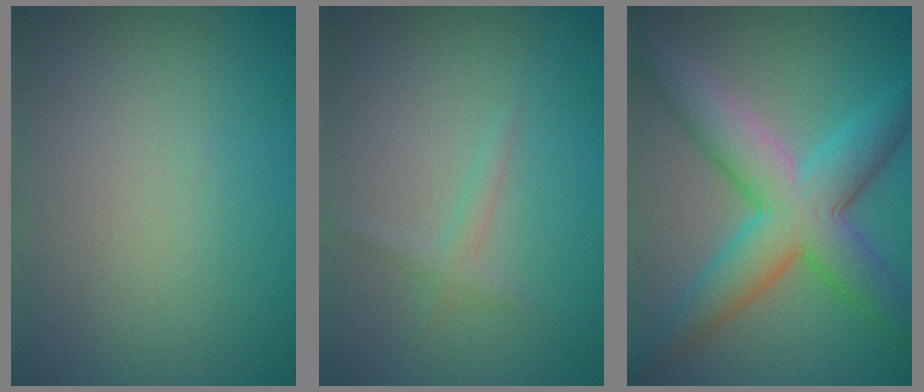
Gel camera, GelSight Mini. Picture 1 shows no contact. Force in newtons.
{"total": 1.1, "press": 1.1, "slide": 0.1}
{"total": 8.5, "press": 8.5, "slide": 0.3}